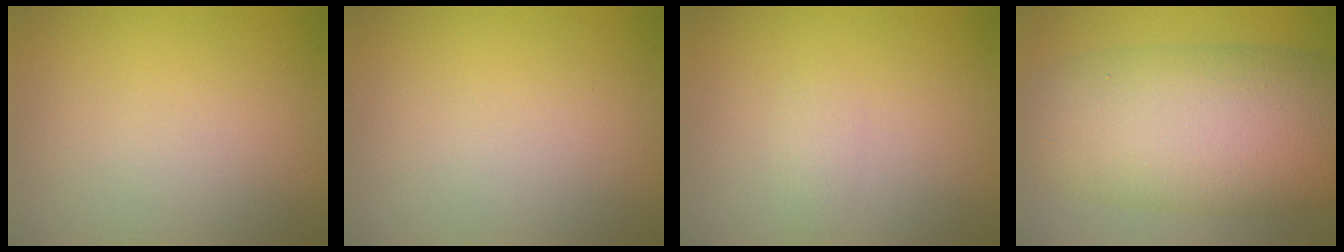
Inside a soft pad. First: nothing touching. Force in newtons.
{"total": 0.0}
{"total": 1.0, "press": 1.0, "slide": 0.0}
{"total": 13.8, "press": 13.8, "slide": 0.4}